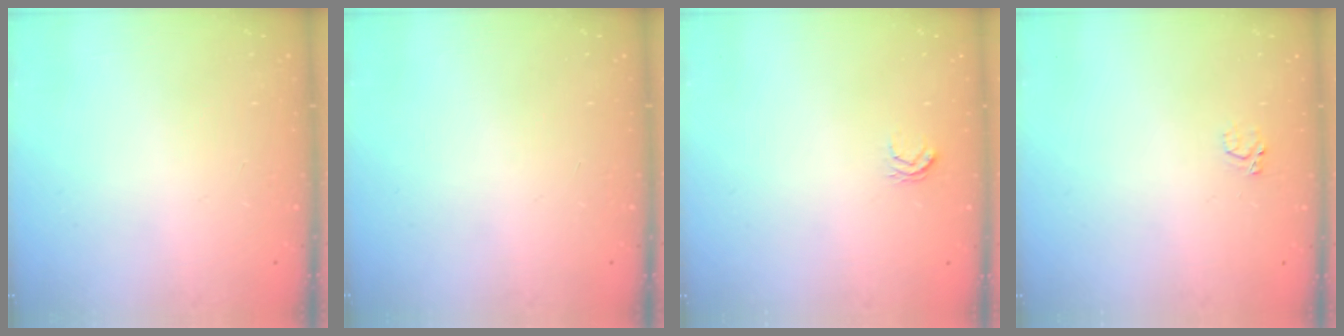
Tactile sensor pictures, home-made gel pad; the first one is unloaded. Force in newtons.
{"total": 0.0}
{"total": 2.6, "press": 2.6, "slide": 0.3}
{"total": 2.4, "press": 2.3, "slide": 0.5}